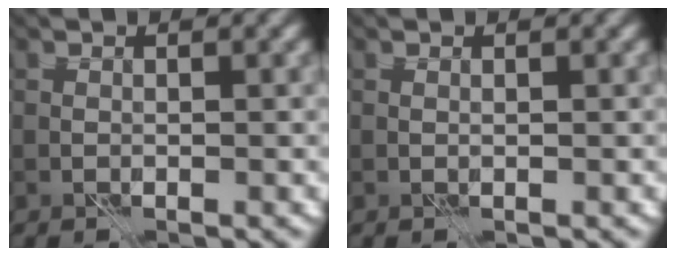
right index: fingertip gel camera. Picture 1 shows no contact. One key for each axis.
{"total": 0.0}